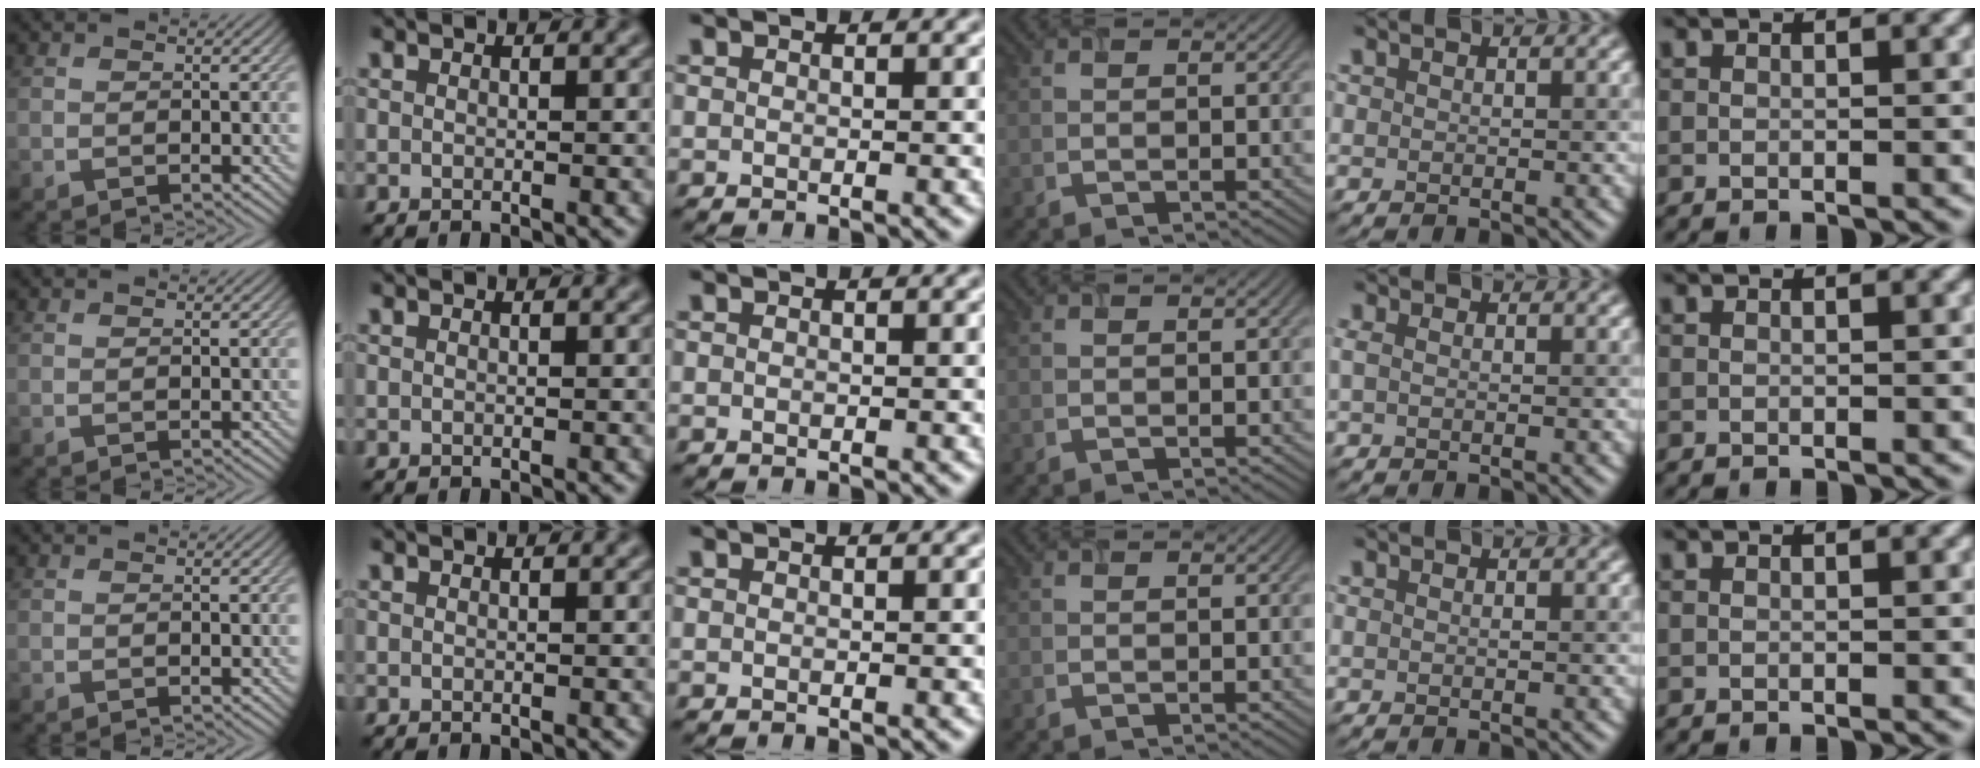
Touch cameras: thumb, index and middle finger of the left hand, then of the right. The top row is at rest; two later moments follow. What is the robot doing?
{"motion": "close", "object": "airpods case & airpods"}